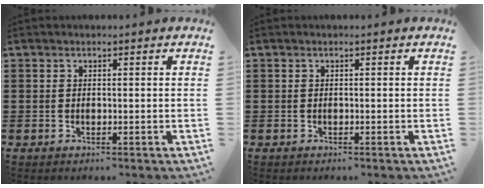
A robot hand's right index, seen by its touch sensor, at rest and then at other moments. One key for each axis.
{"total": 0.0}